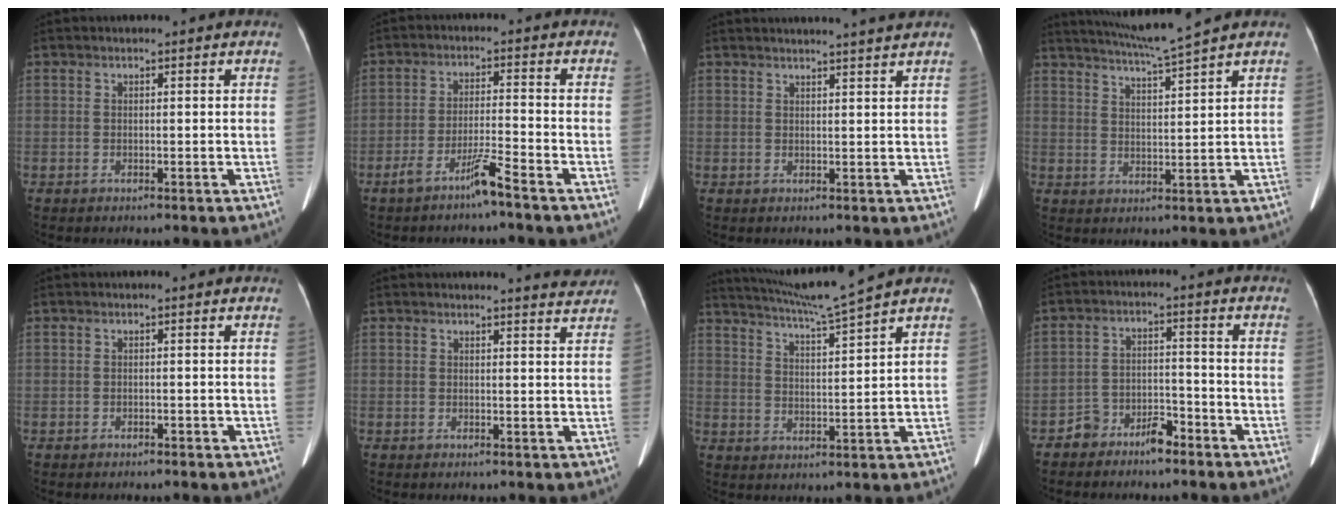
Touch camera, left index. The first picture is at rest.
{"total": 4.9, "force": [-3.6, -0.6, 3.2], "torque": [-0.067, -0.007, -0.072]}
{"total": 6.2, "force": [5.7, -1.2, 2.2], "torque": [-0.026, 0.006, 0.060]}
{"total": 7.2, "force": [6.3, -2.2, 2.6], "torque": [-0.051, -0.008, 0.110]}
{"total": 0.5, "force": [-0.4, 0.2, 0.2], "torque": [-0.008, -0.001, -0.007]}
{"total": 3.1, "force": [3.1, -0.2, 0.3], "torque": [-0.008, -0.015, 0.023]}
{"total": 9.0, "force": [7.9, -2.7, 3.2], "torque": [-0.067, -0.018, 0.141]}
{"total": 4.6, "force": [-3.7, 2.2, 1.6], "torque": [-0.026, 0.015, -0.062]}